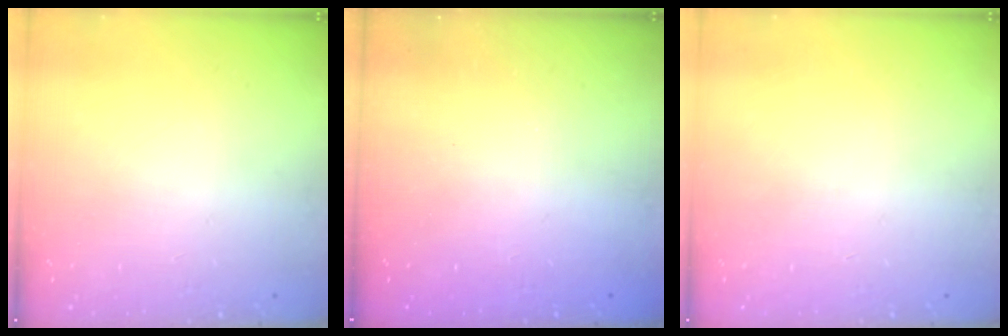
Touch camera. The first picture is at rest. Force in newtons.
{"total": 2.5, "press": 2.4, "slide": 0.8}
{"total": 0.0}